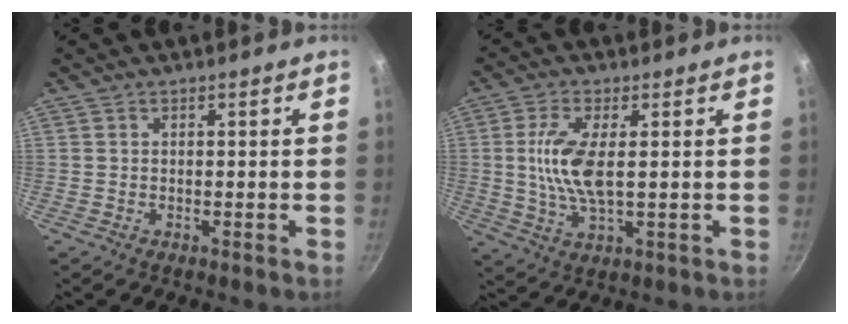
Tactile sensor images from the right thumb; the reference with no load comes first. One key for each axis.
{"total": 9.2, "fx": 1.0, "fy": 3.5, "fz": 8.5, "tx": -0.176, "ty": -0.003, "tz": 0.019}